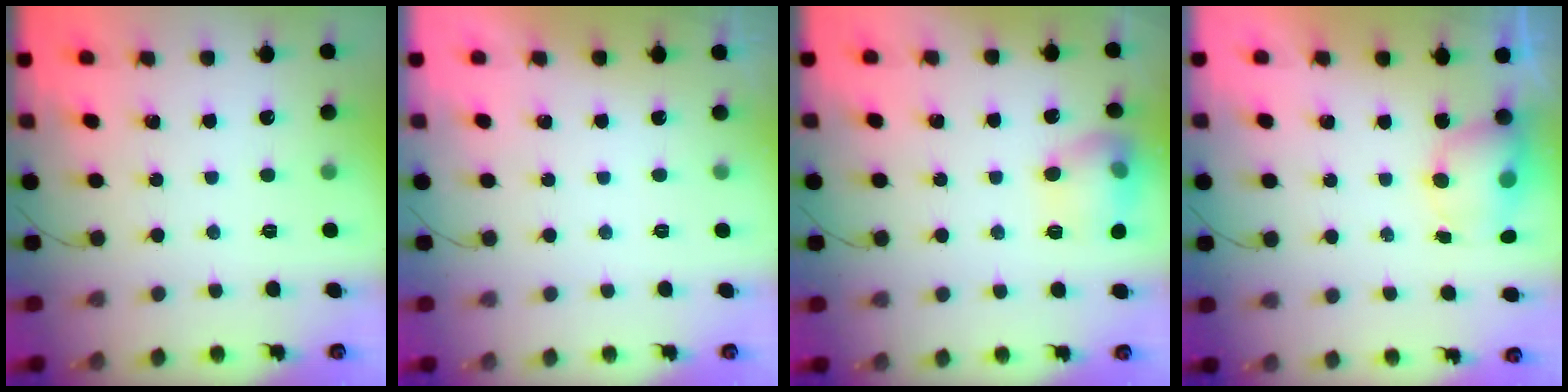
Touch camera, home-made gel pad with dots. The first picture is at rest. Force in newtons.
{"total": 0.0}
{"total": 12.6, "press": 12.6, "slide": 1.0}
{"total": 5.8, "press": 5.7, "slide": 0.8}